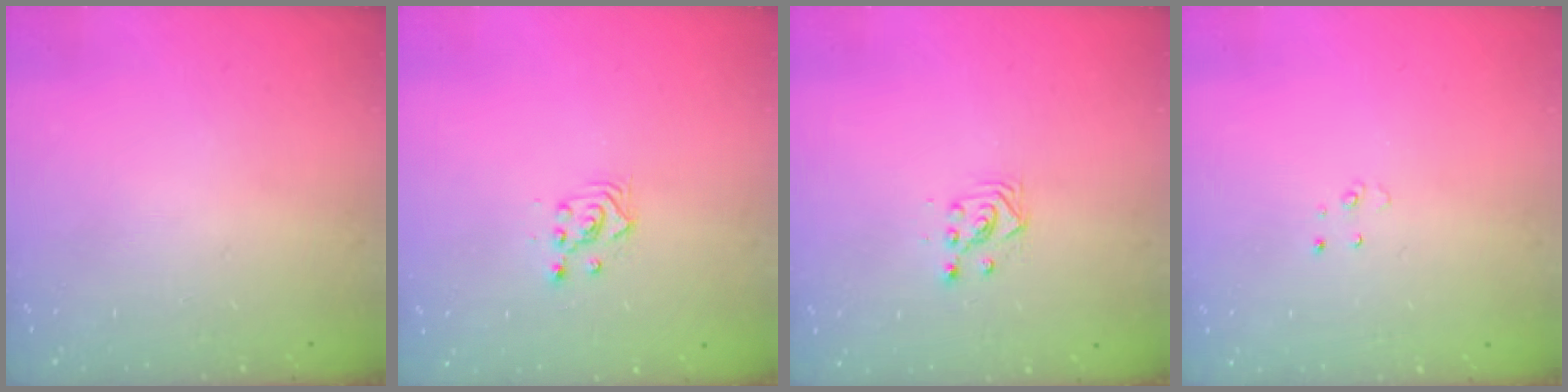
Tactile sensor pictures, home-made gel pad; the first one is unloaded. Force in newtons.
{"total": 2.3, "press": 2.3, "slide": 0.2}
{"total": 3.0, "press": 3.0, "slide": 0.1}
{"total": 2.5, "press": 2.5, "slide": 0.2}